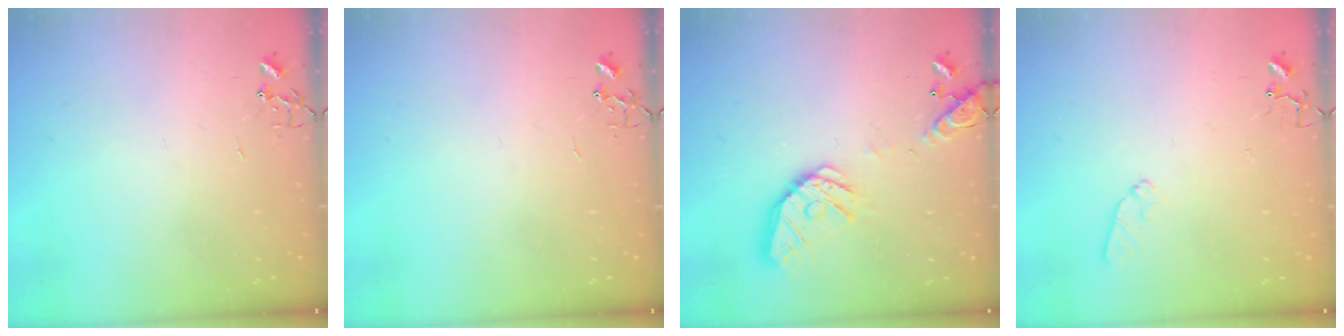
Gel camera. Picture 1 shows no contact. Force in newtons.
{"total": 0.0}
{"total": 16.9, "press": 16.7, "slide": 3.0}
{"total": 7.6, "press": 7.6, "slide": 0.6}